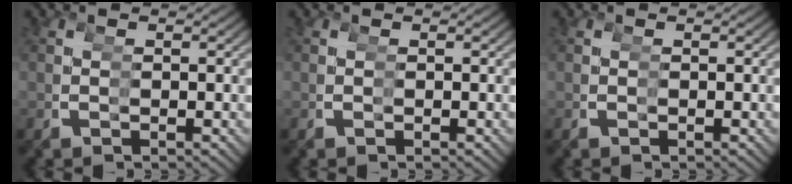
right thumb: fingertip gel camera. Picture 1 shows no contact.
{"total": 0.0}
{"total": 0.0}